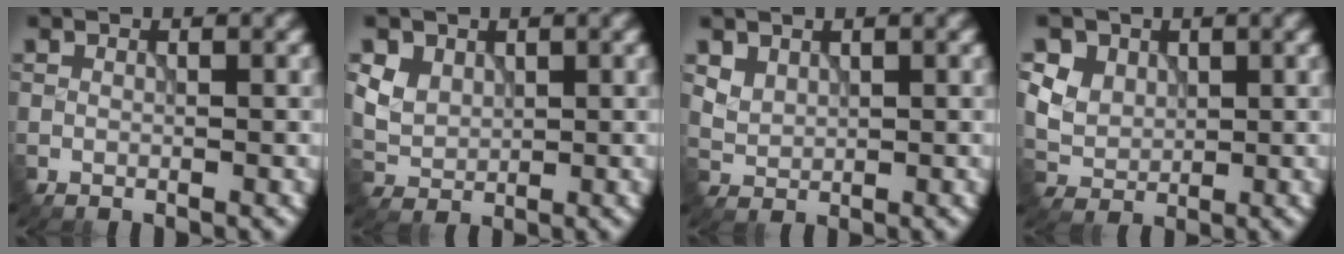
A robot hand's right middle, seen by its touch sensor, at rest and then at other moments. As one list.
[{"total": 3.3, "force": [1.7, 2.6, 1.4], "torque": [-0.041, -0.006, 0.045]}, {"total": 1.7, "force": [1.2, 1.1, 0.5], "torque": [-0.013, -0.003, 0.029]}, {"total": 5.9, "force": [2.8, 4.5, 2.5], "torque": [-0.059, 0.009, 0.045]}]